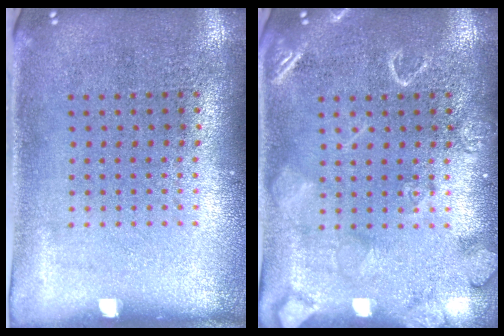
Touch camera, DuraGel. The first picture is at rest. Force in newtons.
{"total": 2.9, "press": 2.9, "slide": 0.4}